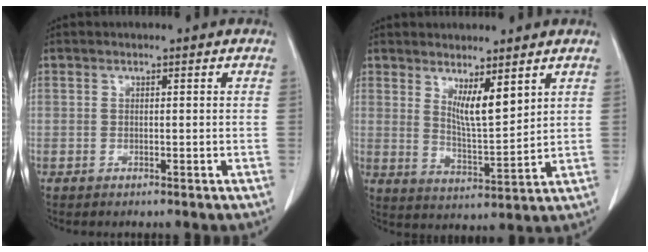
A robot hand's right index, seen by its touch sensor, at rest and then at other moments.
{"total": 6.2, "force": [3.7, 1.0, 4.9], "torque": [-0.089, -0.021, 0.074]}